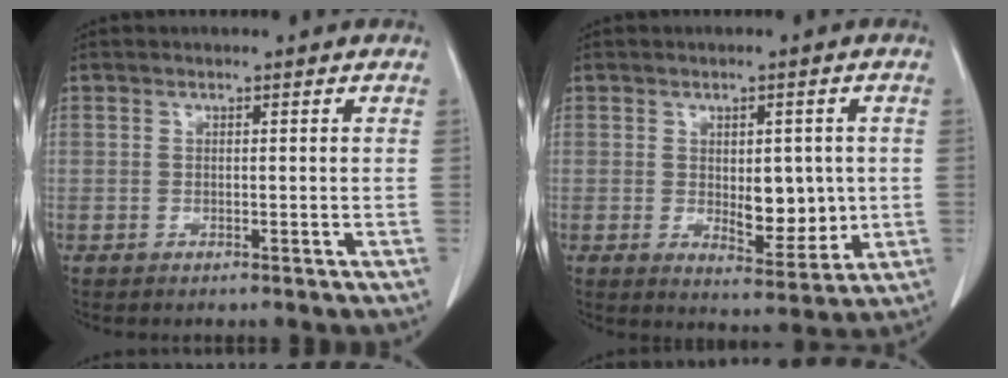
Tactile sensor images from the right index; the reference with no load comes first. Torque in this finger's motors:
{"motor_torque": [0.39, 0.46, 0.13, 0.03]}